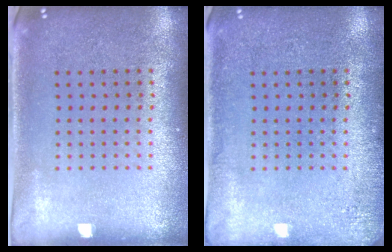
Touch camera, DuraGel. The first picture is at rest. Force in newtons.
{"total": 1.6, "press": 1.6, "slide": 0.3}